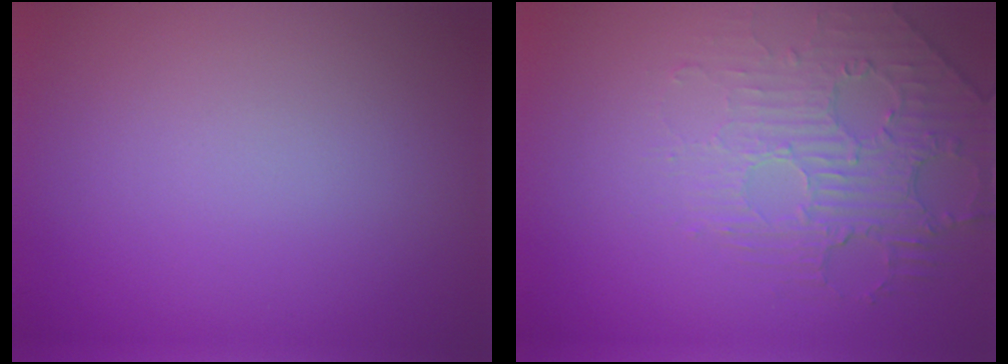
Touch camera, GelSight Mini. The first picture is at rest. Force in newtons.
{"total": 2.5, "press": 1.9, "slide": 1.6}